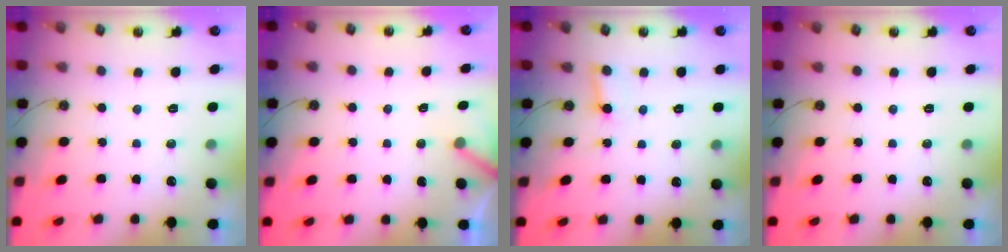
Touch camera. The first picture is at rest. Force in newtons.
{"total": 3.7, "press": 3.7, "slide": 0.3}
{"total": 3.5, "press": 3.5, "slide": 0.4}
{"total": 0.0}